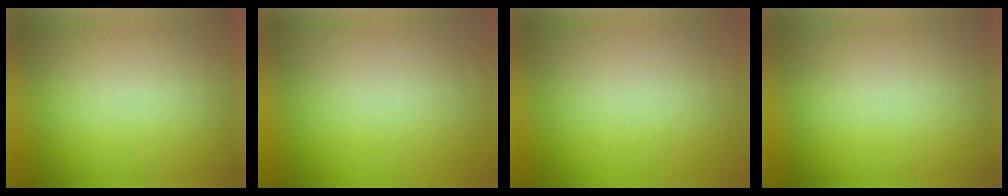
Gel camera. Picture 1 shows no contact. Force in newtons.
{"total": 1.2}
{"total": 1.2}
{"total": 0.0}